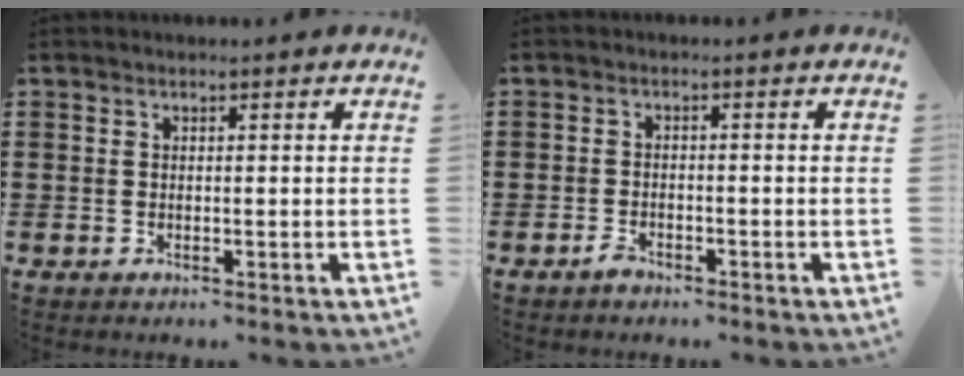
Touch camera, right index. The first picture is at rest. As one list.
[{"total": 1.6, "force": [-1.3, 0.7, 0.6], "torque": [-0.014, -0.001, -0.027]}]